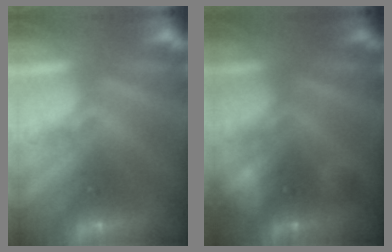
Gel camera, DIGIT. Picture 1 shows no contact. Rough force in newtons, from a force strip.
{"total": 2.3}